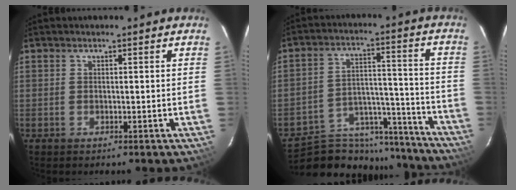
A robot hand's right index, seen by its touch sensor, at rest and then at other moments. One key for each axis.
{"total": 21.5, "fx": -19.2, "fy": 8.5, "fz": 4.7, "tx": -0.094, "ty": 0.061, "tz": -0.265}